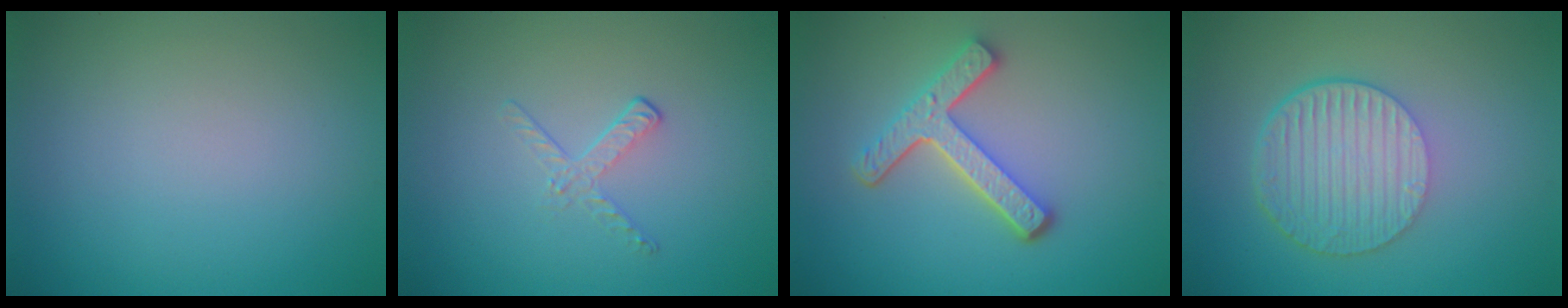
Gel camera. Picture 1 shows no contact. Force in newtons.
{"total": 1.2, "press": 0.4, "slide": 1.2}
{"total": 4.5, "press": 3.4, "slide": 2.9}
{"total": 6.0, "press": 4.1, "slide": 4.4}